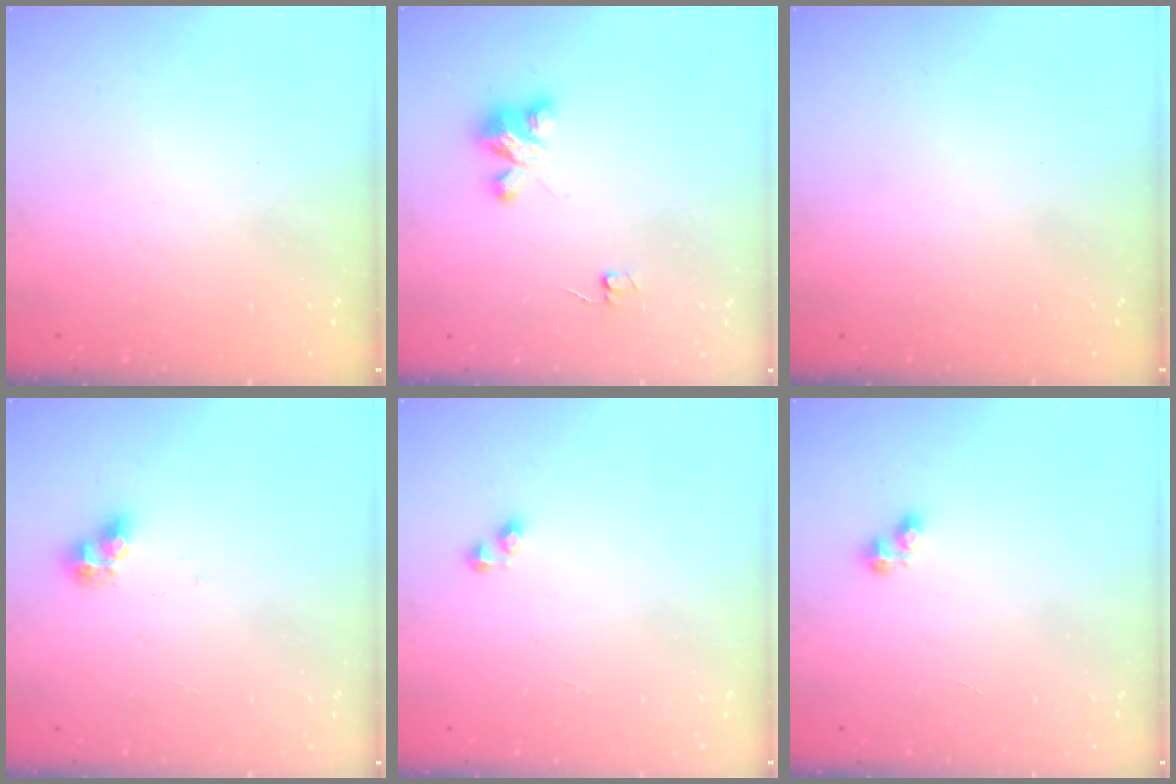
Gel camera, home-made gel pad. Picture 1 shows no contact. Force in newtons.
{"total": 4.0, "press": 4.0, "slide": 0.2}
{"total": 0.0}
{"total": 6.0, "press": 6.0, "slide": 0.1}
{"total": 2.5, "press": 2.5, "slide": 0.2}
{"total": 3.6, "press": 3.5, "slide": 0.4}